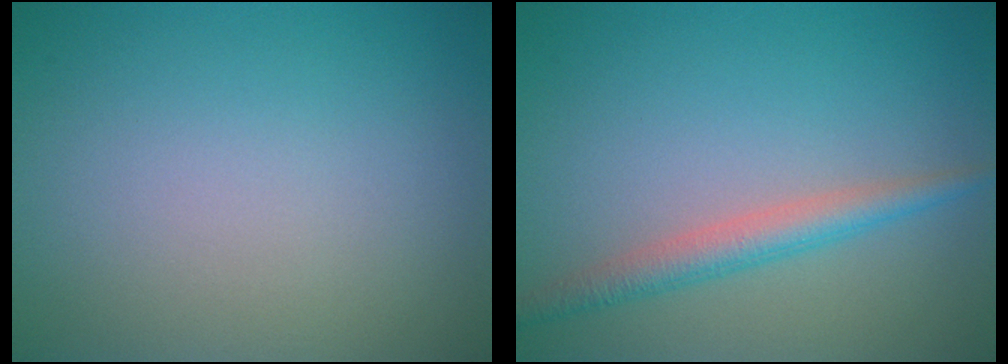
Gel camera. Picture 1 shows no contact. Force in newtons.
{"total": 2.8, "press": 2.8, "slide": 0.1}